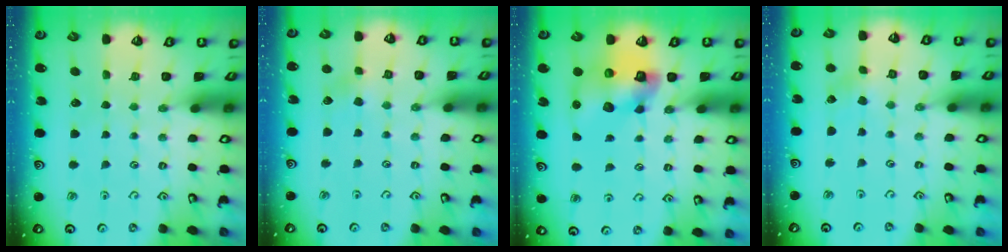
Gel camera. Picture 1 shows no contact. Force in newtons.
{"total": 3.3, "press": 3.2, "slide": 0.5}
{"total": 13.1, "press": 13.0, "slide": 2.0}
{"total": 0.8, "press": 0.8, "slide": 0.1}